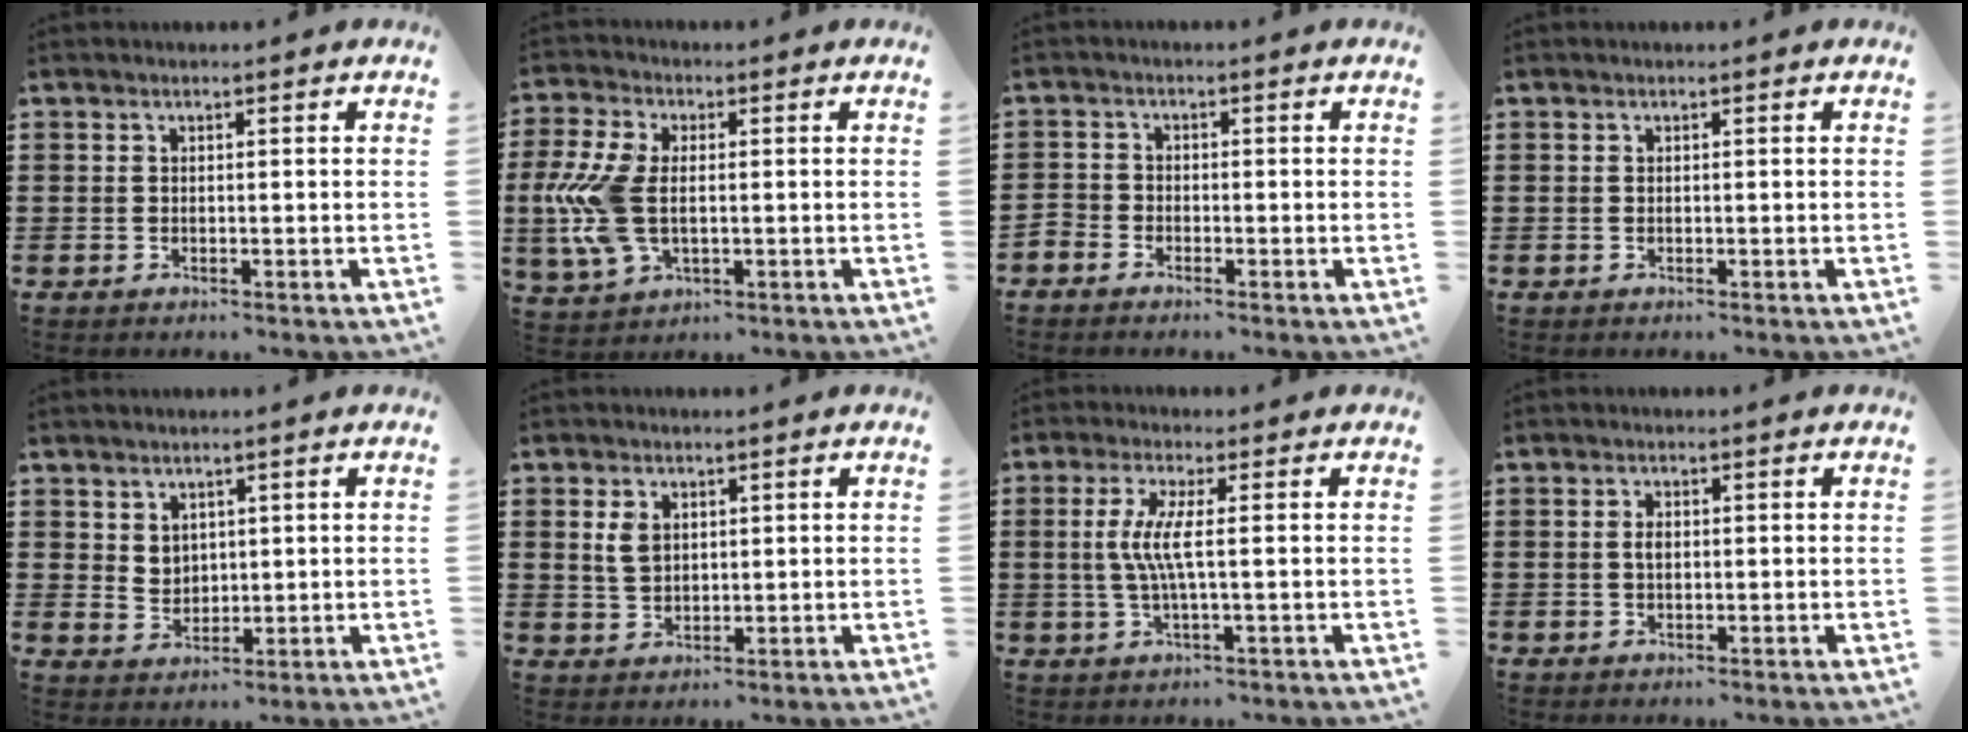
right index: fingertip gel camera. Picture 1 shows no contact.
{"total": 10.0, "force": [-0.3, 5.6, 8.3], "torque": [-0.212, -0.008, -0.013]}
{"total": 1.8, "force": [-1.7, 0.8, 0.1], "torque": [-0.007, 0.004, -0.037]}
{"total": 0.0}
{"total": 3.2, "force": [2.2, 2.3, 0.5], "torque": [-0.020, 0.005, 0.042]}
{"total": 3.7, "force": [1.1, 2.5, 2.5], "torque": [-0.057, 0.010, 0.019]}
{"total": 5.4, "force": [0.1, 0.2, 5.4], "torque": [-0.122, -0.013, -0.009]}
{"total": 1.7, "force": [0.1, 0.9, 1.4], "torque": [-0.030, 0.005, 0.001]}